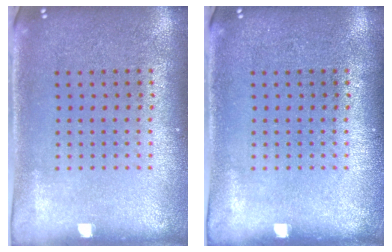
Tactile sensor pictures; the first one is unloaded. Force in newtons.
{"total": 0.0}